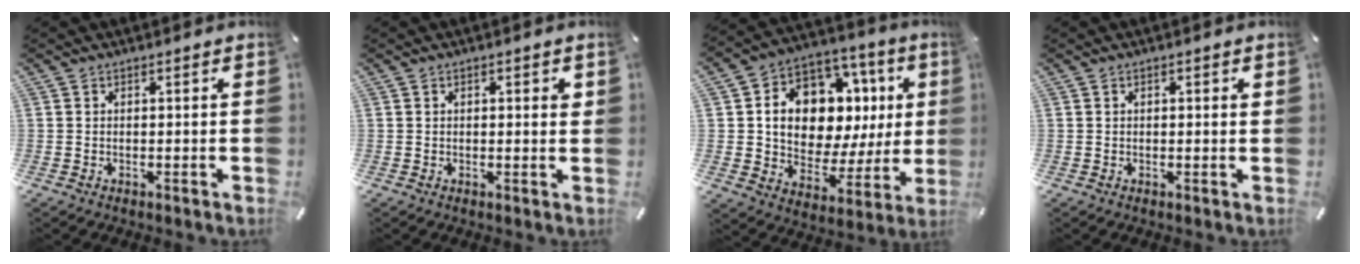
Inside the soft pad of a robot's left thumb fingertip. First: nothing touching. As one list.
[{"total": 1.6, "force": [0.4, 0.6, 1.5], "torque": [-0.021, 0.000, 0.004]}, {"total": 15.5, "force": [4.9, 11.0, 9.8], "torque": [-0.147, -0.040, 0.090]}, {"total": 0.9, "force": [0.2, 0.2, 0.8], "torque": [-0.016, 0.001, 0.003]}]